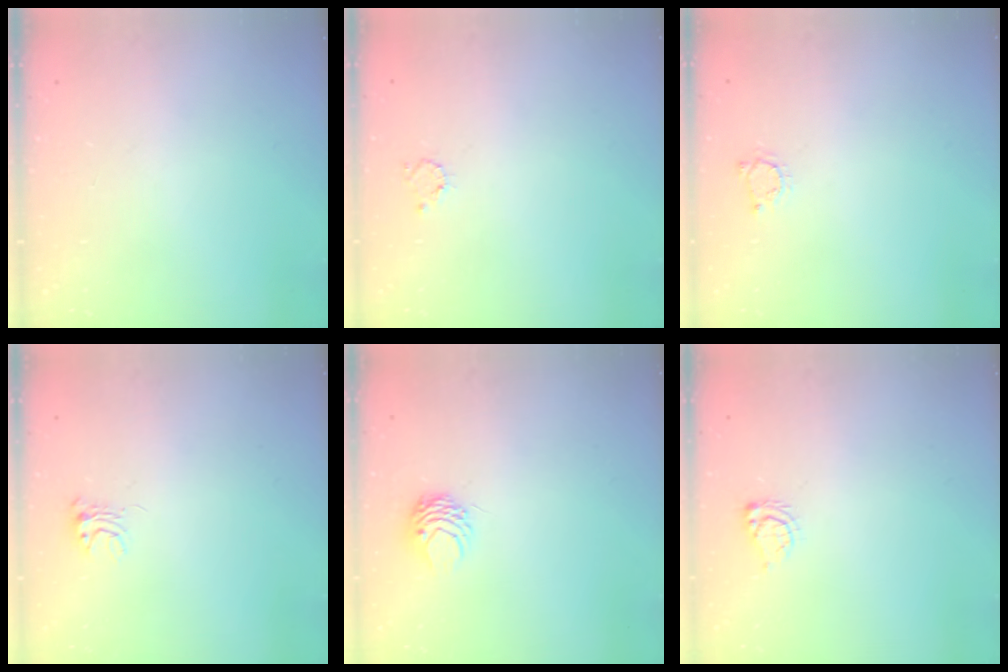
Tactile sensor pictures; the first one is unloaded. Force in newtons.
{"total": 2.6, "press": 2.6, "slide": 0.4}
{"total": 3.3, "press": 3.2, "slide": 0.5}
{"total": 4.6, "press": 4.6, "slide": 0.3}
{"total": 4.2, "press": 4.2, "slide": 0.5}
{"total": 5.3, "press": 5.3, "slide": 0.8}